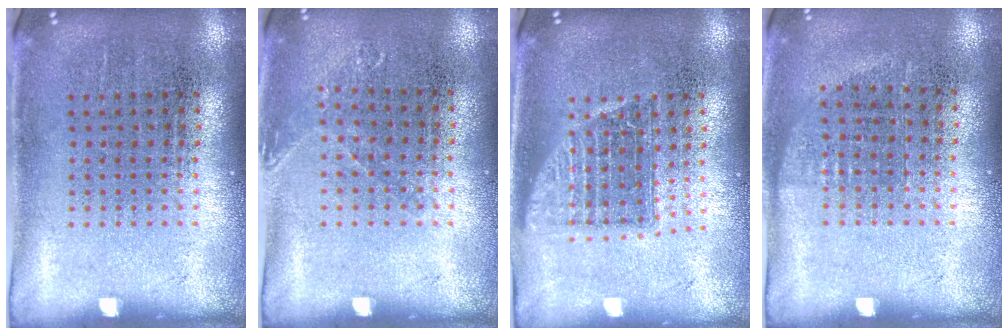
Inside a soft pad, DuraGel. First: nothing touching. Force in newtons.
{"total": 0.8, "press": 0.8, "slide": 0.1}
{"total": 1.4, "press": 1.1, "slide": 0.8}
{"total": 0.6, "press": 0.6, "slide": 0.3}